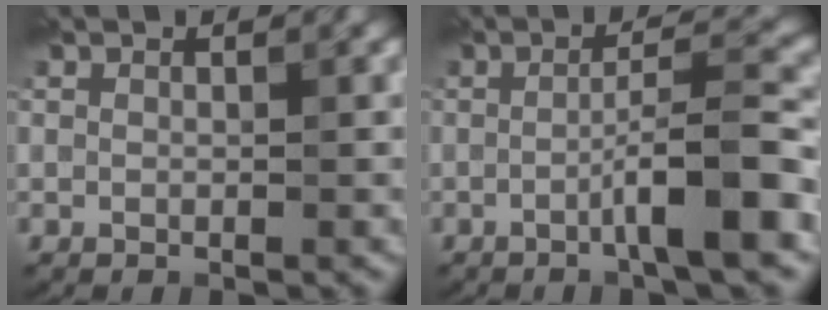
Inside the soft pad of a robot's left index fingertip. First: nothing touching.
{"total": 5.5, "force": [-1.9, 0.5, 5.1], "torque": [-0.076, 0.018, -0.043]}